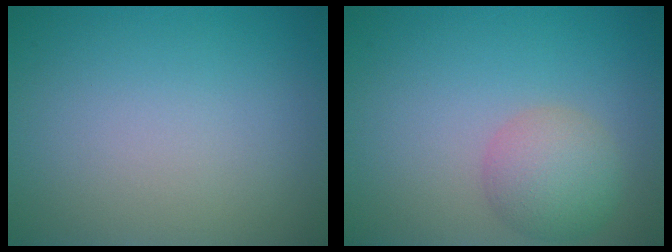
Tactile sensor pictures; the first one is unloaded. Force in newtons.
{"total": 3.7, "press": 3.7, "slide": 0.3}